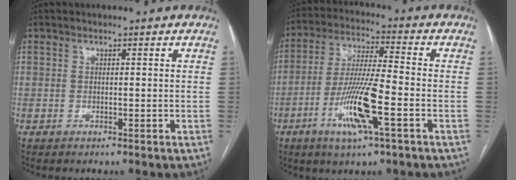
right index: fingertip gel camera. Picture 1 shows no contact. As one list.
[{"total": 12.3, "force": [-4.6, 0.8, 11.4], "torque": [-0.224, -0.012, -0.087]}]